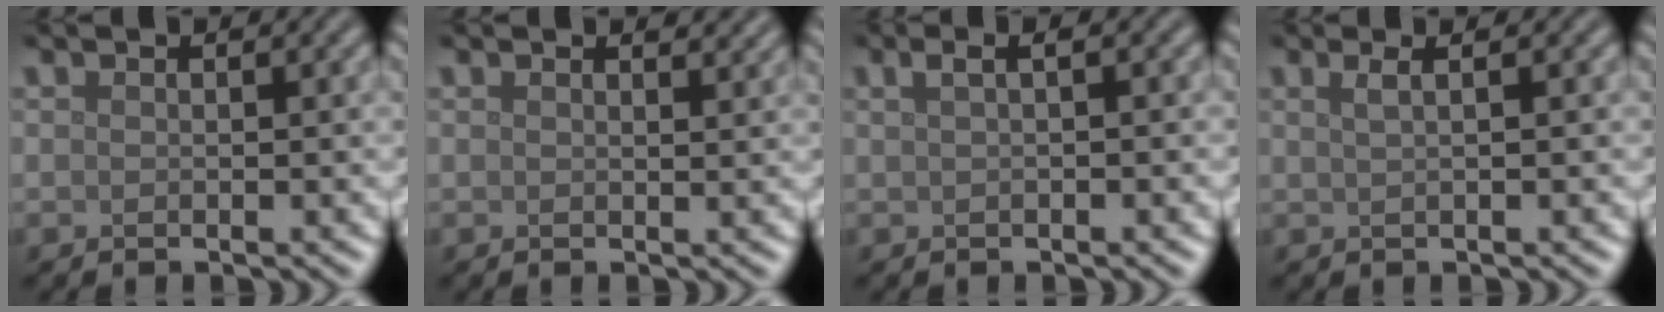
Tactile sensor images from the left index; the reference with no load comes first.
{"total": 1.4, "force": [1.3, 0.3, 0.4], "torque": [-0.006, -0.002, 0.012]}
{"total": 2.2, "force": [0.7, 0.8, 1.9], "torque": [-0.033, 0.009, 0.005]}
{"total": 2.4, "force": [1.0, 1.1, 1.8], "torque": [-0.013, 0.005, -0.008]}